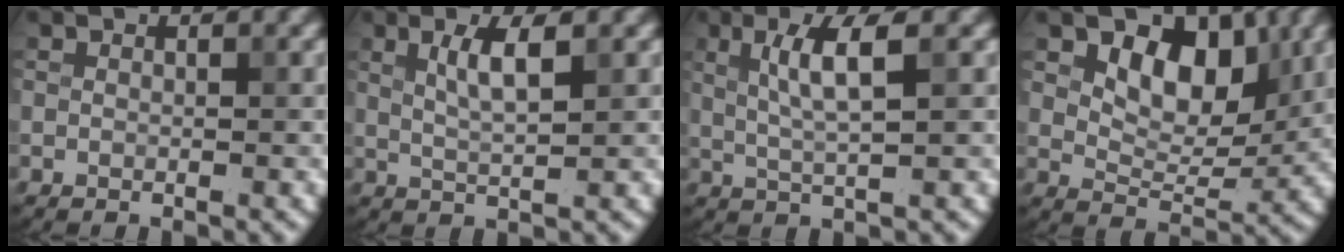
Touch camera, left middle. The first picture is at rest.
{"total": 3.1, "force": [1.2, 0.7, 2.8], "torque": [-0.050, 0.000, 0.022]}
{"total": 4.1, "force": [1.3, 0.6, 3.9], "torque": [-0.077, 0.000, 0.026]}
{"total": 6.1, "force": [2.5, 3.8, 4.1], "torque": [-0.058, -0.008, 0.033]}